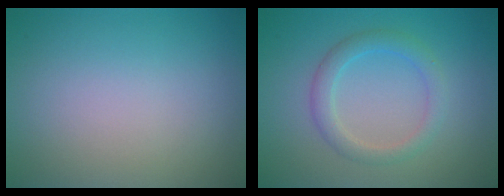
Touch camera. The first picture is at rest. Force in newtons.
{"total": 2.5, "press": 2.5, "slide": 0.2}